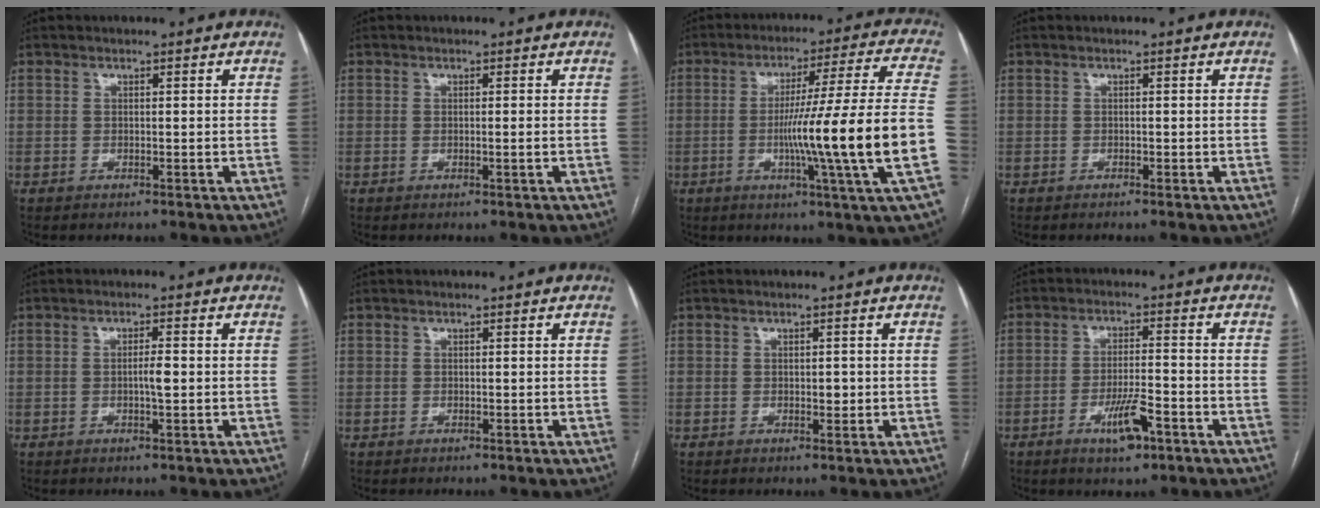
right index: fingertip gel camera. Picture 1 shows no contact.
{"total": 0.9, "force": [-0.1, -0.2, 0.8], "torque": [-0.014, -0.002, -0.002]}
{"total": 19.5, "force": [-4.2, -2.6, 18.8], "torque": [-0.264, -0.004, -0.073]}
{"total": 0.0}
{"total": 2.3, "force": [-0.2, 0.2, 2.3], "torque": [-0.042, 0.001, -0.004]}
{"total": 0.0}
{"total": 1.2, "force": [-0.1, 0.7, 1.0], "torque": [-0.013, 0.000, 0.000]}
{"total": 6.4, "force": [-3.3, 1.4, 5.3], "torque": [-0.097, -0.003, -0.053]}